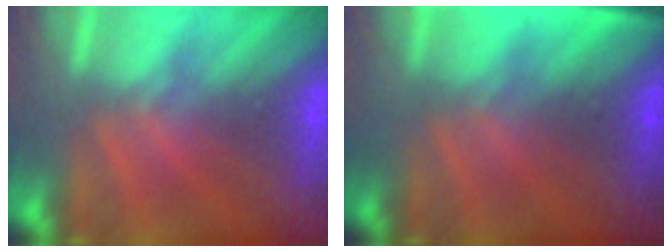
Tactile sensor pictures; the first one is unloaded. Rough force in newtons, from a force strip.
{"total": 4.7}